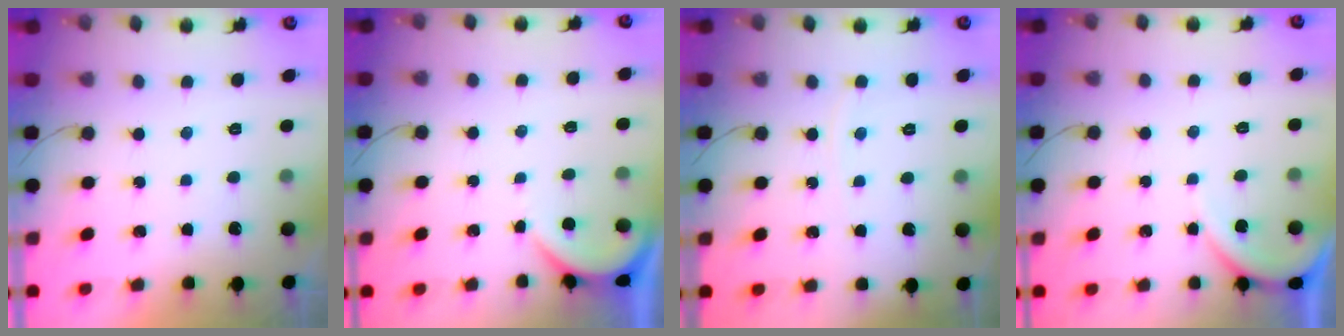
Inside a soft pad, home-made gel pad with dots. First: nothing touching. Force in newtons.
{"total": 2.1, "press": 2.1, "slide": 0.3}
{"total": 2.9, "press": 2.9, "slide": 0.5}
{"total": 4.7, "press": 4.7, "slide": 0.6}